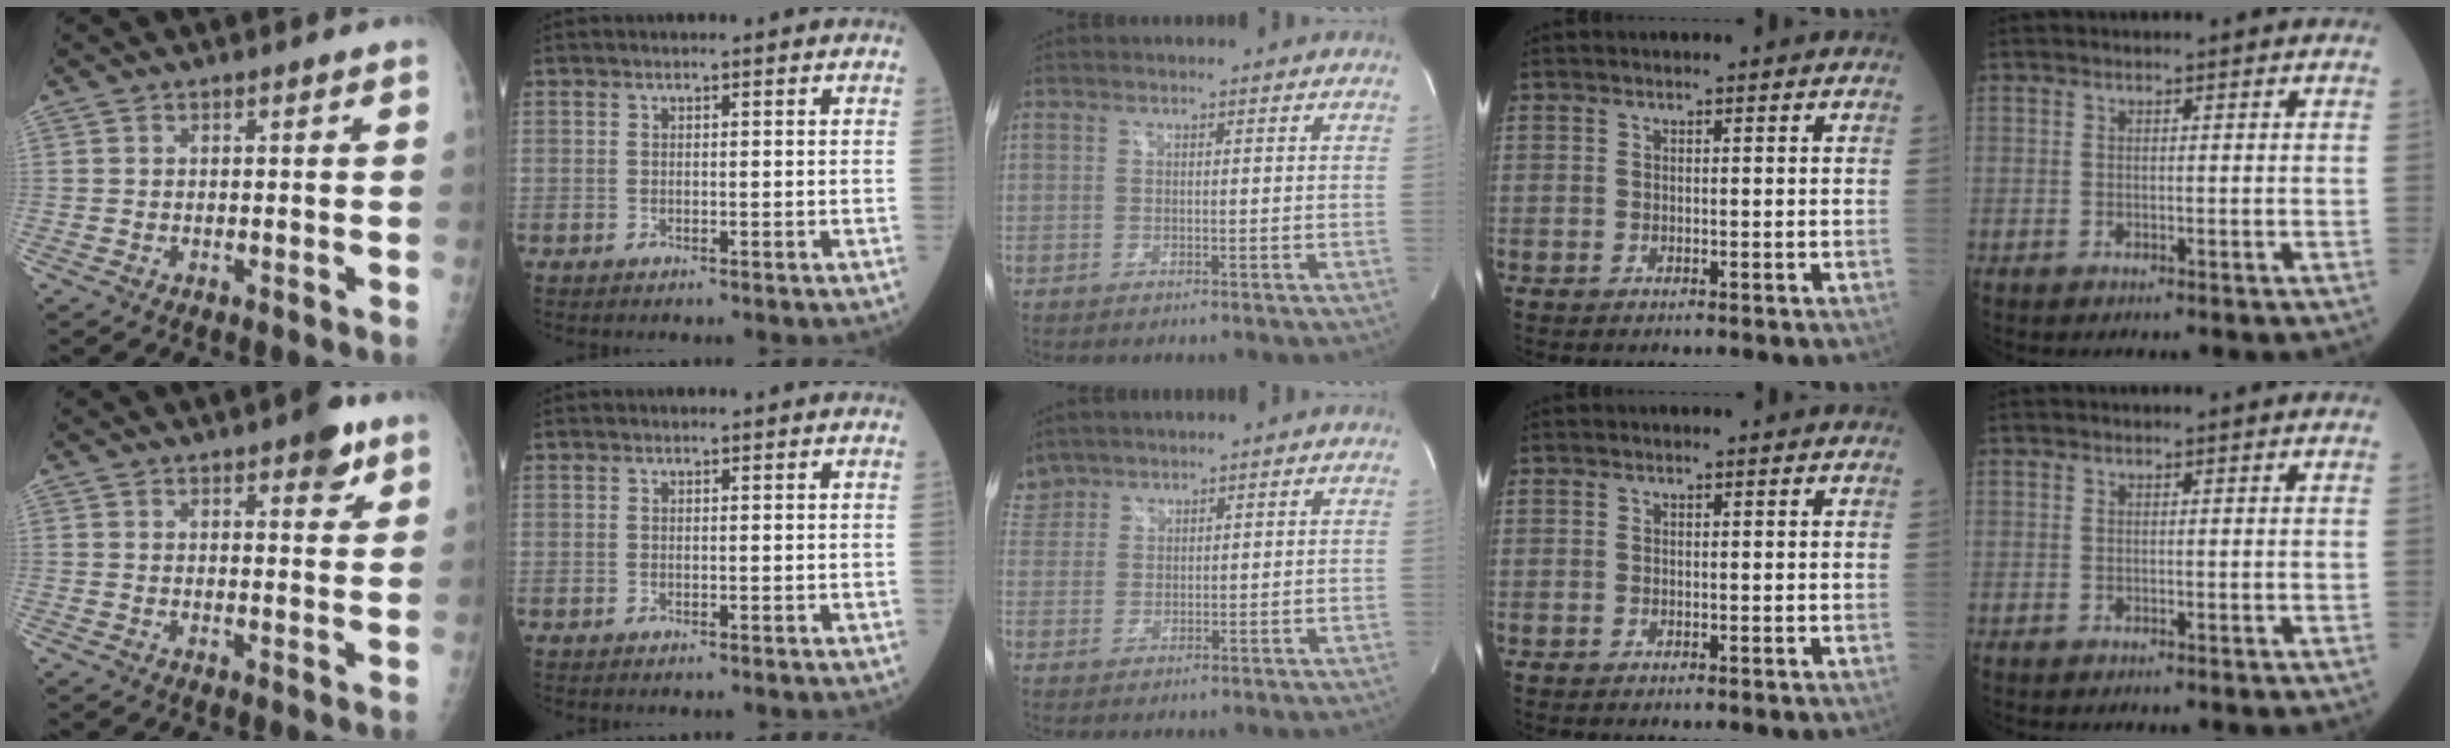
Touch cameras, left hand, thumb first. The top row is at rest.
{"thumb": {"total": 5.2, "force": [3.2, 1.9, 3.7], "torque": [-0.032, -0.014, 0.035]}, "middle": {"total": 3.3, "force": [3.0, 1.4, -0.3], "torque": [0.006, 0.013, 0.063]}}